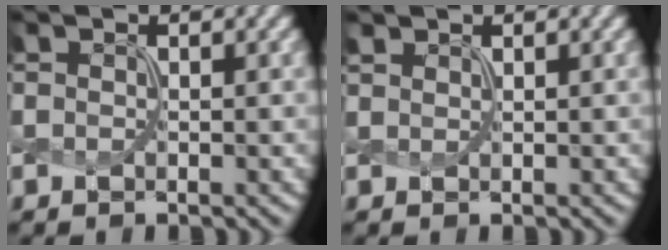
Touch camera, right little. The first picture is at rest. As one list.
[{"total": 0.9, "force": [0.9, 0.2, 0.1], "torque": [-0.006, 0.002, 0.021]}]